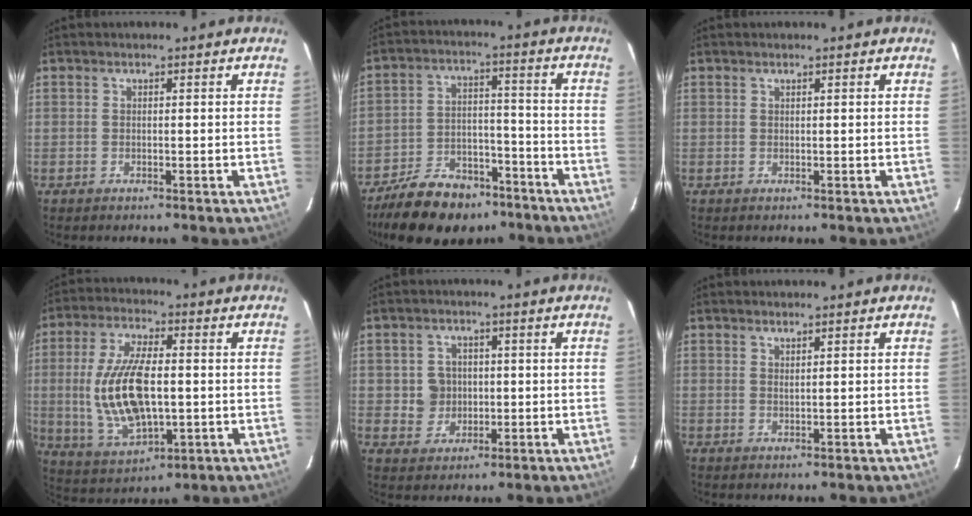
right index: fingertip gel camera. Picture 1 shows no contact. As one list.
[{"total": 15.6, "force": [-11.9, 8.3, 6.0], "torque": [-0.140, 0.022, -0.174]}, {"total": 0.0}, {"total": 15.9, "force": [-0.4, 7.3, 14.1], "torque": [-0.287, -0.005, 0.008]}, {"total": 5.0, "force": [0.1, 4.9, 1.1], "torque": [-0.025, 0.014, 0.013]}, {"total": 1.0, "force": [0.9, -0.1, 0.3], "torque": [-0.006, -0.003, 0.015]}]